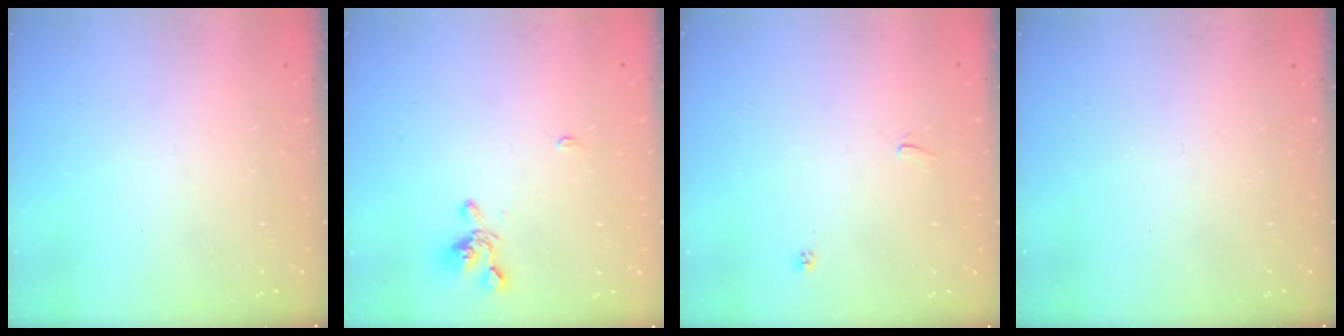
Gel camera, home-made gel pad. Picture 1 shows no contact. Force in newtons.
{"total": 2.2, "press": 2.0, "slide": 0.8}
{"total": 1.5, "press": 1.4, "slide": 0.3}
{"total": 0.0}